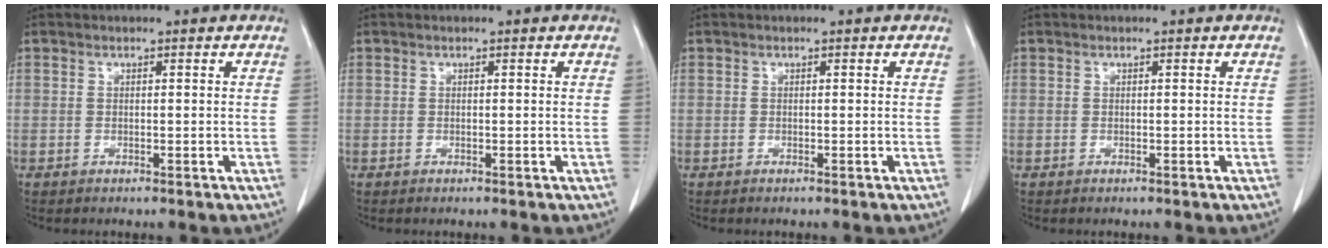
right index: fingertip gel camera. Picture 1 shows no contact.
{"total": 0.0}
{"total": 0.0}
{"total": 0.0}